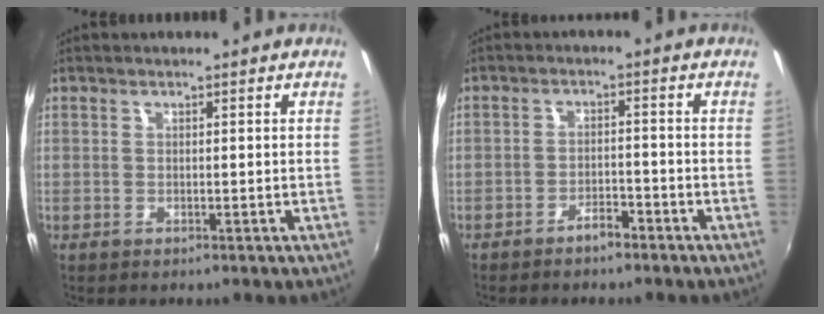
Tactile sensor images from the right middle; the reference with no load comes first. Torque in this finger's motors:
{"motor_torque": [1.08, -1.06, 0.12, 0.08]}